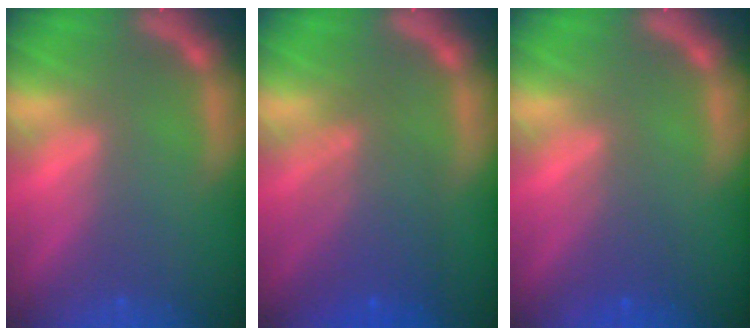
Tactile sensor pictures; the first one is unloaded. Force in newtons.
{"total": 5.5}
{"total": 2.0}